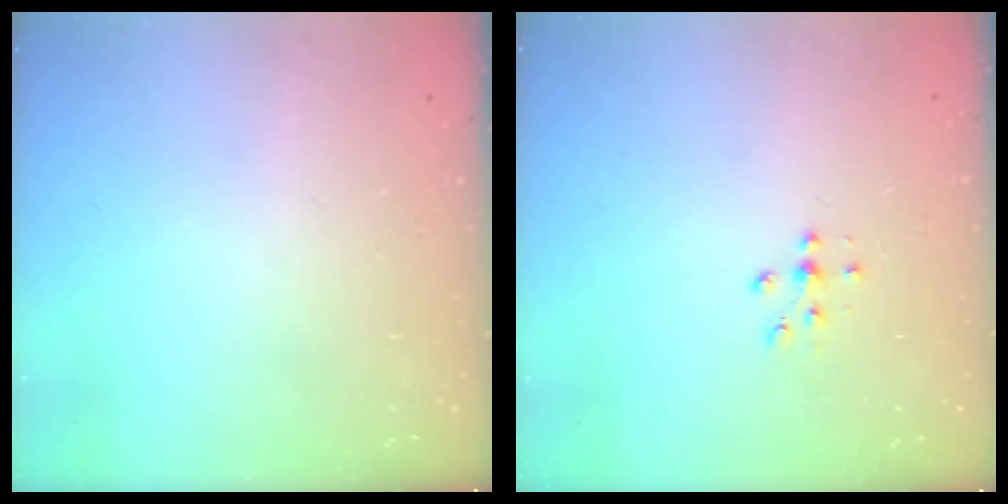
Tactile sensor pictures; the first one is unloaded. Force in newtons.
{"total": 5.5, "press": 5.4, "slide": 1.1}